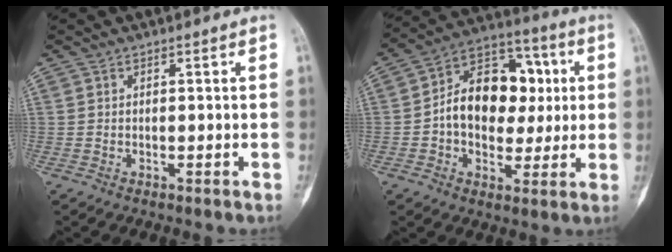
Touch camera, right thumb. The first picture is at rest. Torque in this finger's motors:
{"motor_torque": [0.19, 0.25, 0.52, -0.42, 0.11]}